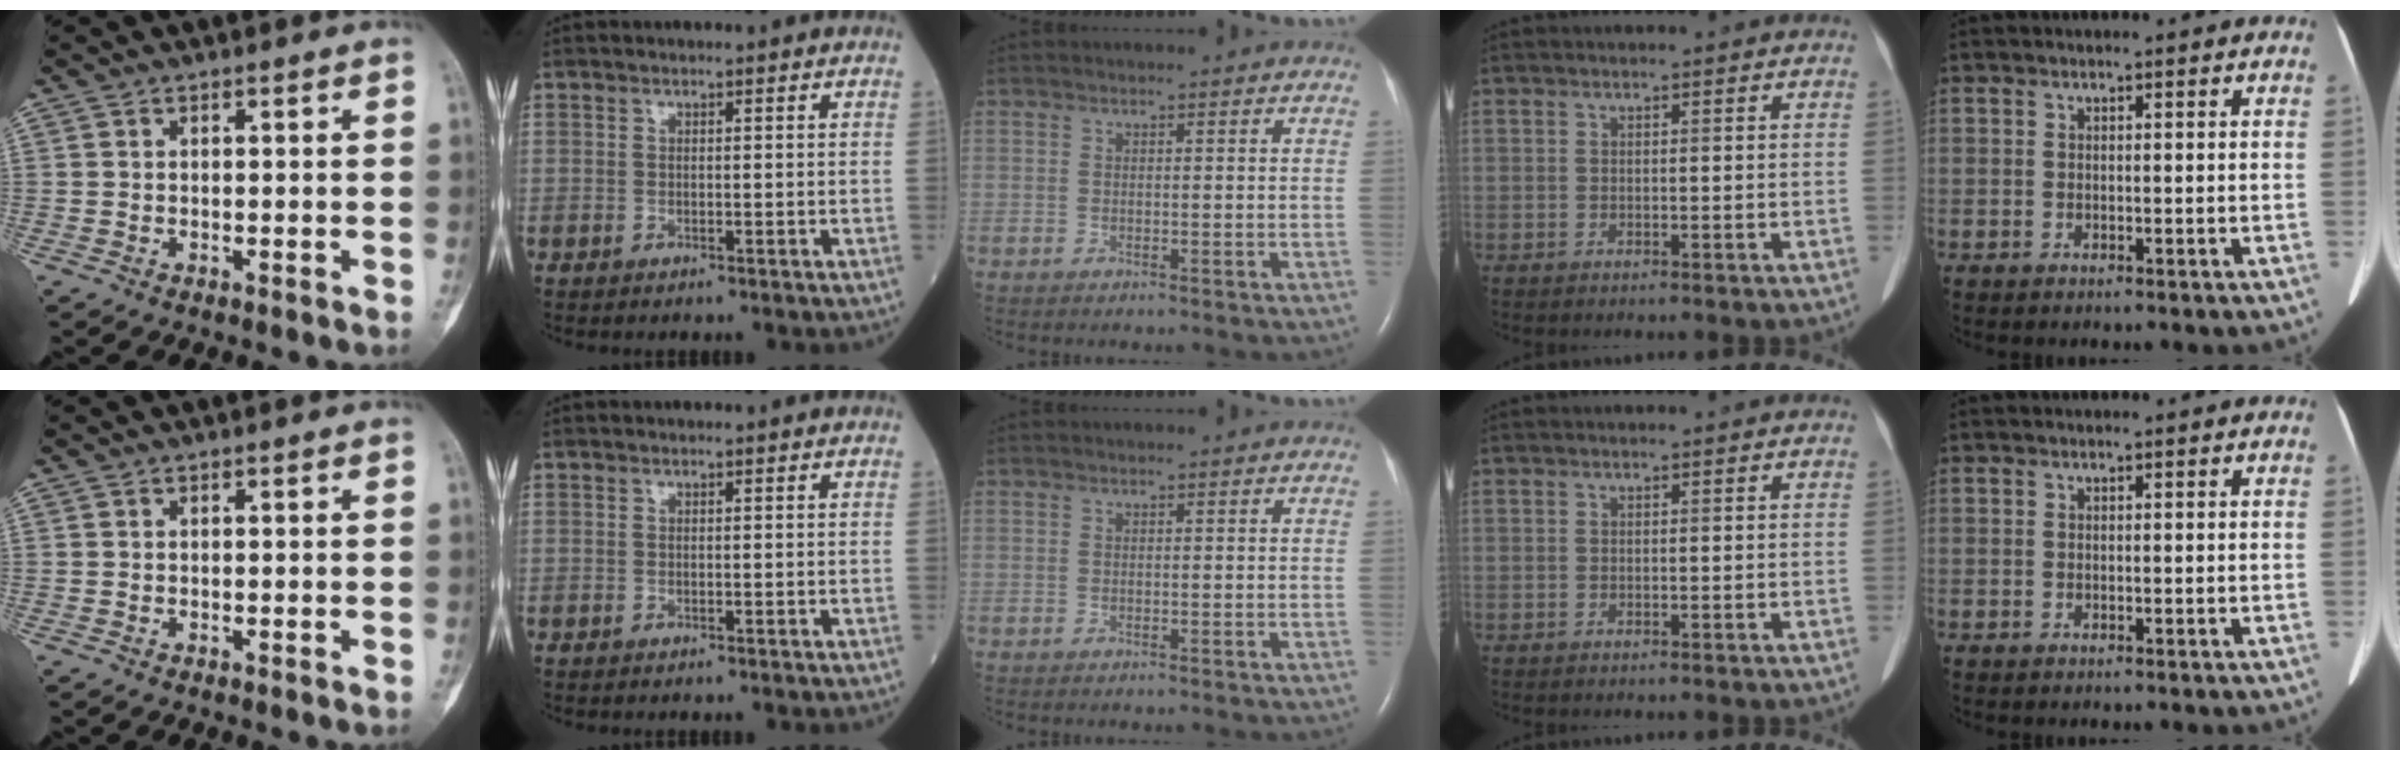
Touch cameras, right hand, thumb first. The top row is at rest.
{}